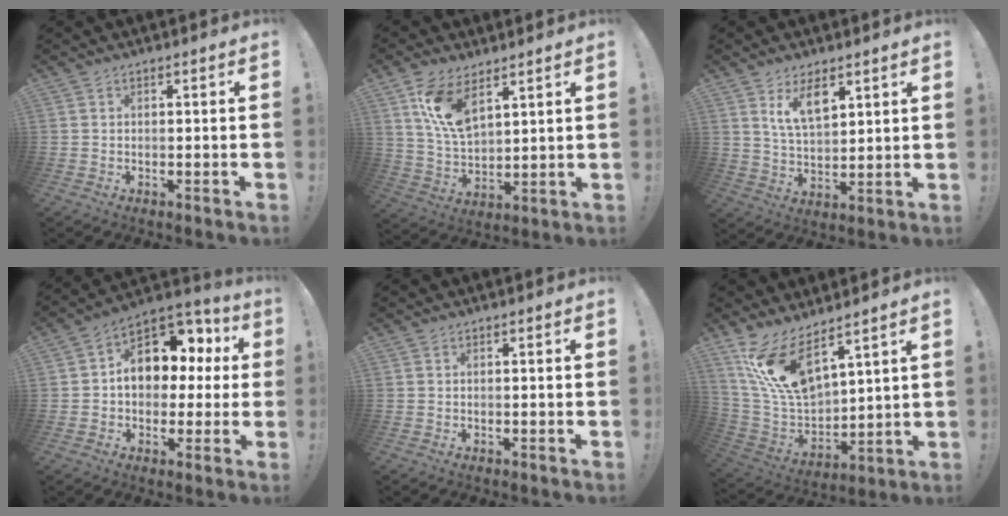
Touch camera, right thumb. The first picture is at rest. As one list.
[{"total": 11.9, "force": [7.1, 6.1, 7.4], "torque": [-0.152, -0.035, 0.134]}, {"total": 9.9, "force": [6.3, 5.1, 5.7], "torque": [-0.099, -0.028, 0.119]}, {"total": 13.9, "force": [3.4, 10.5, 8.5], "torque": [-0.112, -0.016, 0.064]}, {"total": 0.0}, {"total": 15.2, "force": [10.5, 6.0, 9.2], "torque": [-0.190, -0.073, 0.196]}]